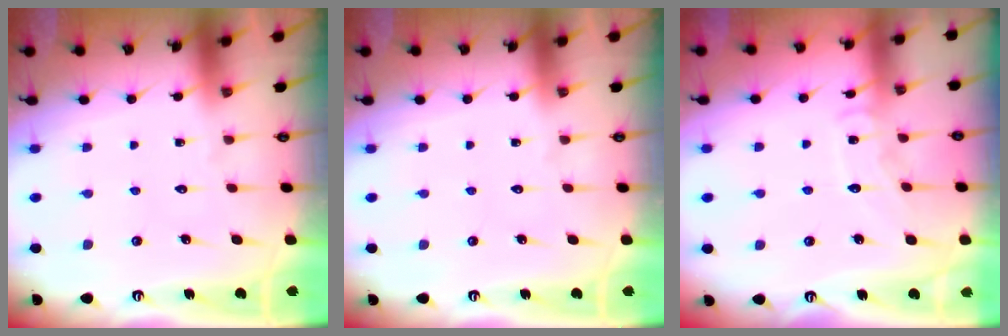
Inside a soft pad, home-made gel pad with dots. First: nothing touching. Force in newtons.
{"total": 0.0}
{"total": 7.4, "press": 7.3, "slide": 0.6}